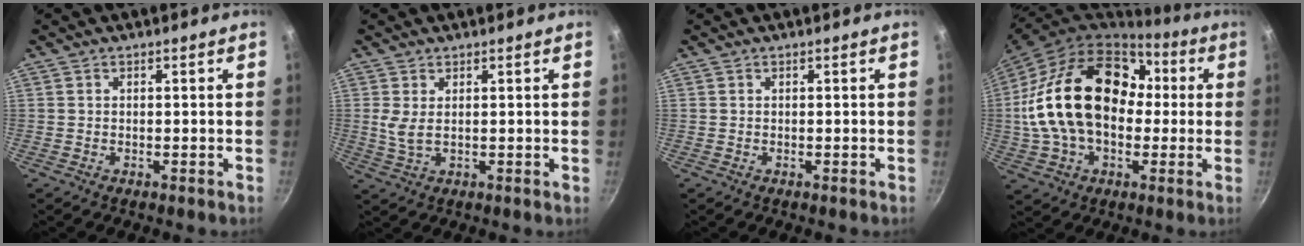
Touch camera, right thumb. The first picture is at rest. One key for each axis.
{"total": 3.3, "fx": 0.9, "fy": 1.4, "fz": 2.9, "tx": -0.056, "ty": -0.007, "tz": 0.022}
{"total": 0.0}
{"total": 26.0, "fx": 2.1, "fy": 17.6, "fz": 19.0, "tx": -0.333, "ty": 0.047, "tz": 0.035}